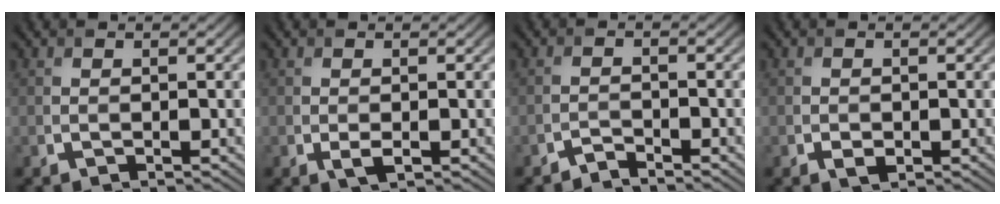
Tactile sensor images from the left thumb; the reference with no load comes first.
{"total": 1.5, "force": [-0.4, 0.7, 1.2], "torque": [-0.027, -0.007, -0.006]}
{"total": 1.6, "force": [-1.6, 0.2, 0.3], "torque": [-0.005, 0.002, -0.036]}
{"total": 1.2, "force": [-0.5, 0.8, 0.8], "torque": [-0.015, -0.004, -0.010]}